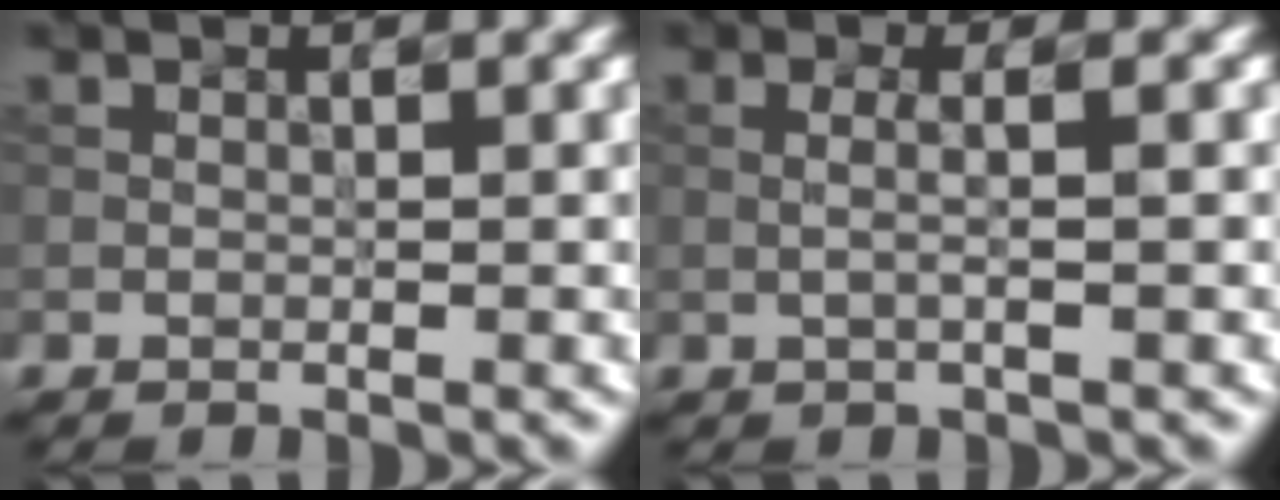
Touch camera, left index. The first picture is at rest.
{"total": 1.5, "force": [0.0, 0.3, 1.5], "torque": [-0.029, 0.004, 0.000]}